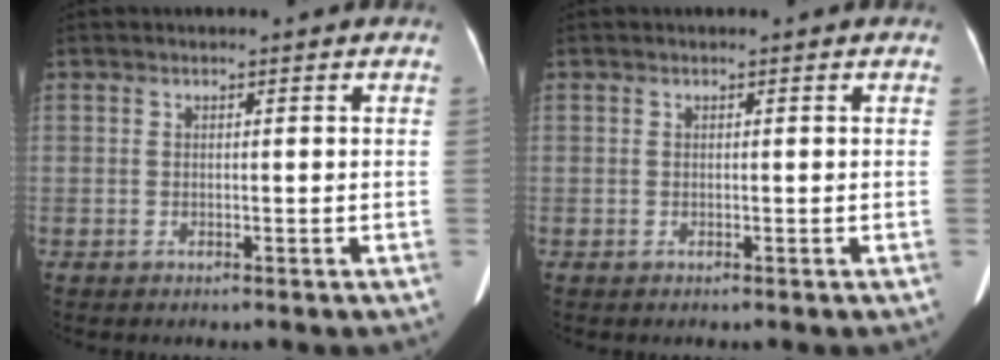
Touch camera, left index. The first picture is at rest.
{"total": 0.0}